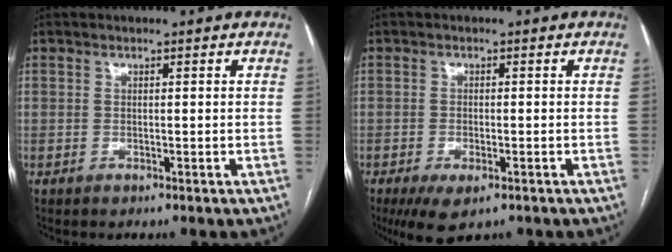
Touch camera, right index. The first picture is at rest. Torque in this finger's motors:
{"motor_torque": [0.79, -0.55, 0.32, 0.09]}